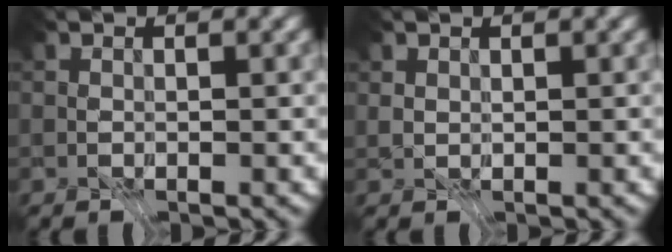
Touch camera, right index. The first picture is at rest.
{"total": 0.7, "force": [0.6, 0.2, -0.1], "torque": [-0.010, -0.005, 0.019]}